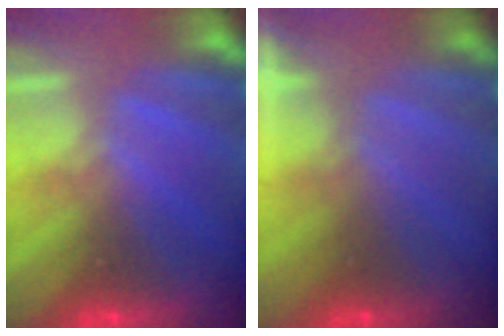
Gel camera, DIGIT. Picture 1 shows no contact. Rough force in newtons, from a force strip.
{"total": 5.8}